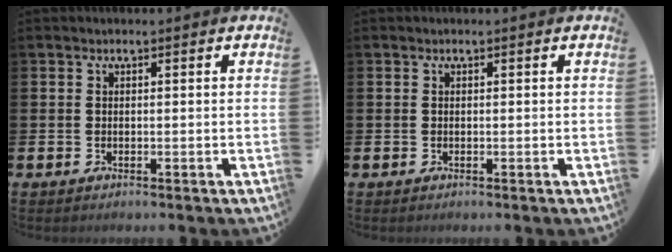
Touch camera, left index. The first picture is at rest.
{"total": 0.0}